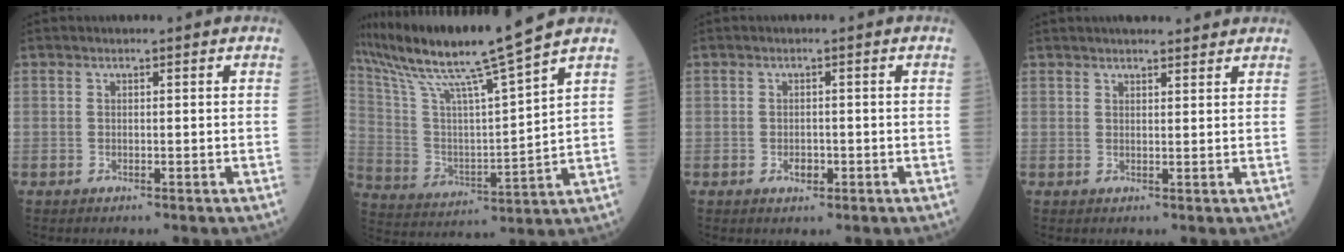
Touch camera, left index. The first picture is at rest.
{"total": 16.8, "force": [14.0, -2.3, 9.0], "torque": [-0.177, -0.007, 0.258]}
{"total": 1.5, "force": [-0.7, 1.0, 0.9], "torque": [-0.013, 0.000, -0.009]}
{"total": 5.8, "force": [5.2, 1.0, 2.3], "torque": [-0.027, 0.020, 0.068]}